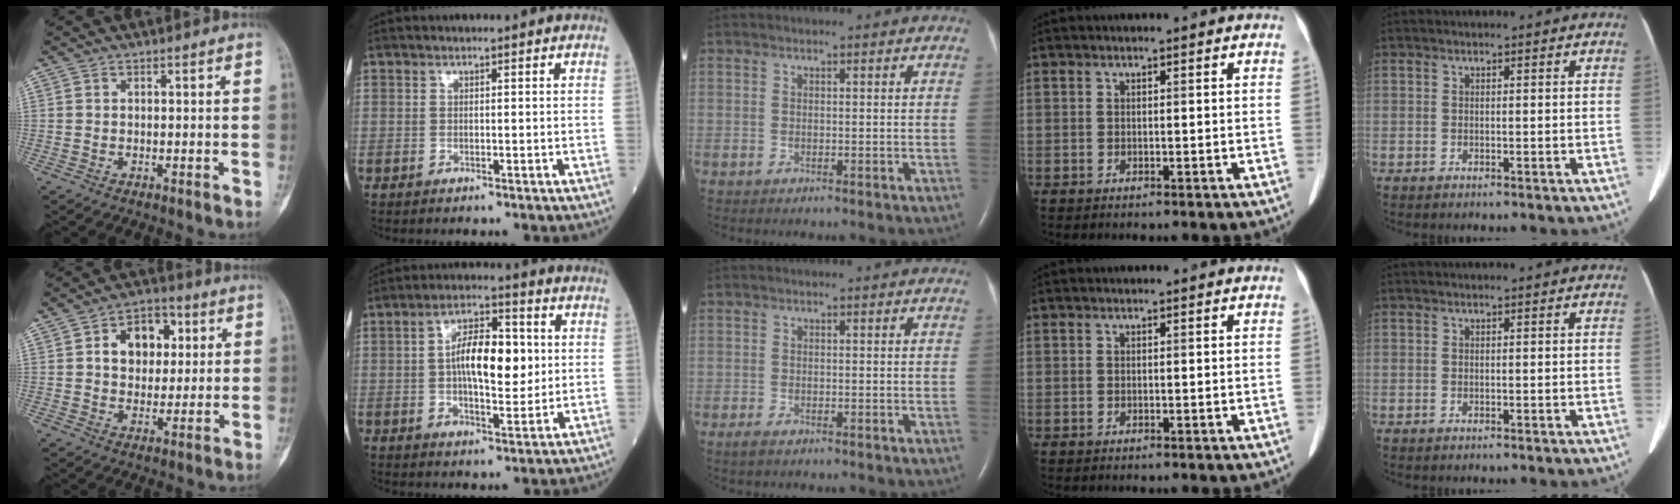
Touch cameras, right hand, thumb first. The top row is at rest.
{"thumb": {"total": 10.2, "force": [2.6, 7.4, 6.6], "torque": [-0.063, 0.005, 0.038]}, "index": {"total": 10.6, "force": [1.1, 4.0, 9.7], "torque": [-0.168, 0.016, 0.015]}, "middle": {"total": 1.1, "force": [-0.8, 0.4, 0.8], "torque": [-0.024, -0.004, -0.013]}}